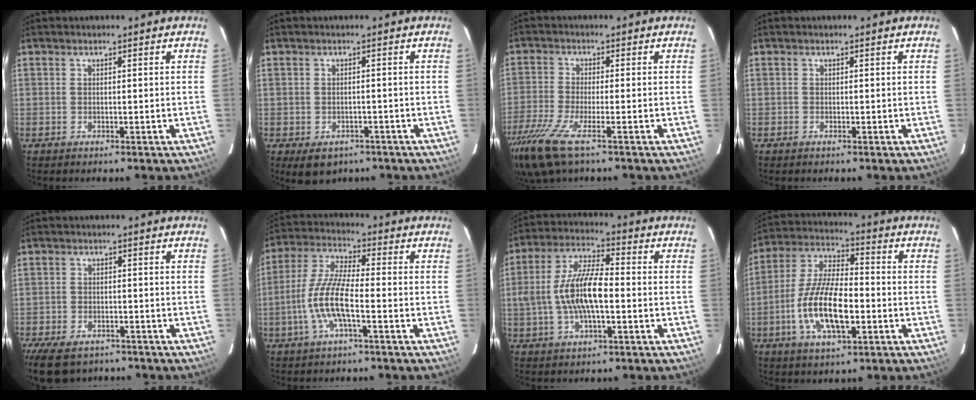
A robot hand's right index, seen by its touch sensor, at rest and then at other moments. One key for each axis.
{"total": 6.0, "fx": -3.9, "fy": 3.7, "fz": 2.8, "tx": -0.051, "ty": -0.012, "tz": -0.041}
{"total": 11.4, "fx": -7.7, "fy": 1.8, "fz": 8.2, "tx": -0.193, "ty": -0.048, "tz": -0.149}
{"total": 0.0}
{"total": 10.7, "fx": -7.7, "fy": 5.7, "fz": 4.8, "tx": -0.125, "ty": -0.012, "tz": -0.126}
{"total": 10.4, "fx": -3.4, "fy": 2.1, "fz": 9.6, "tx": -0.208, "ty": 0.002, "tz": -0.066}
{"total": 11.8, "fx": -1.8, "fy": 4.0, "fz": 11.0, "tx": -0.224, "ty": 0.010, "tz": -0.031}
{"total": 14.9, "fx": -4.1, "fy": 5.8, "fz": 13.1, "tx": -0.268, "ty": -0.001, "tz": -0.076}